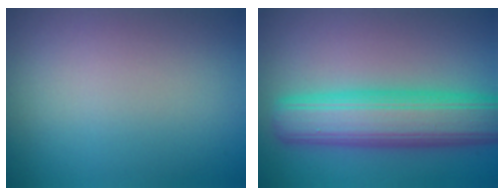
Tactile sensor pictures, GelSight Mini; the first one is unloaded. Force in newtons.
{"total": 8.6, "press": 8.6, "slide": 0.3}